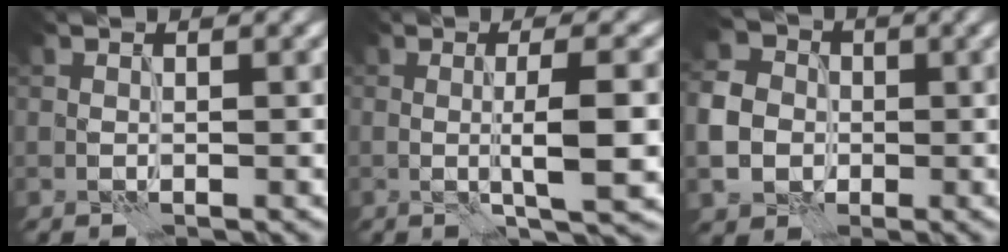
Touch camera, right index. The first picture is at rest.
{"total": 5.0, "force": [-0.5, 0.9, 4.9], "torque": [-0.073, 0.002, -0.007]}
{"total": 5.3, "force": [-0.7, 4.8, 2.1], "torque": [-0.064, 0.001, -0.010]}